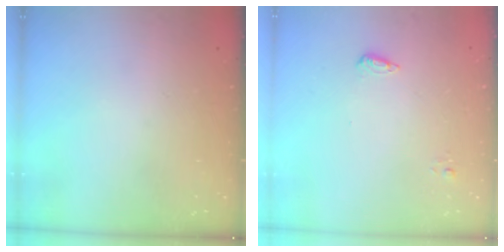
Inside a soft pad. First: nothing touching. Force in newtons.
{"total": 5.2, "press": 5.1, "slide": 1.0}